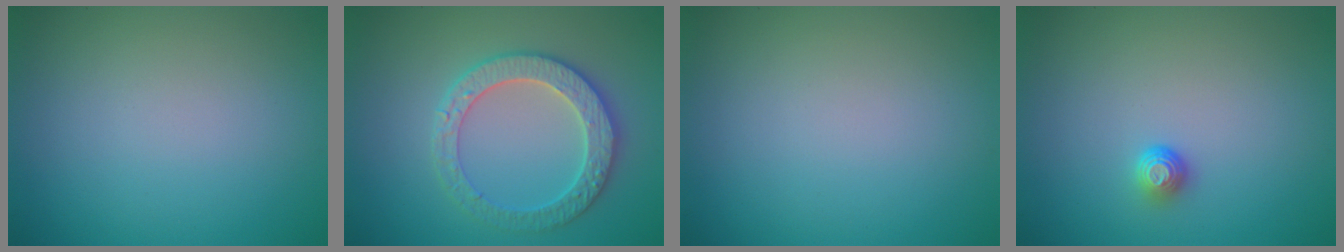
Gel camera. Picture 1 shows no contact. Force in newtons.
{"total": 4.2, "press": 4.0, "slide": 1.0}
{"total": 0.0}
{"total": 1.2, "press": 0.9, "slide": 0.8}